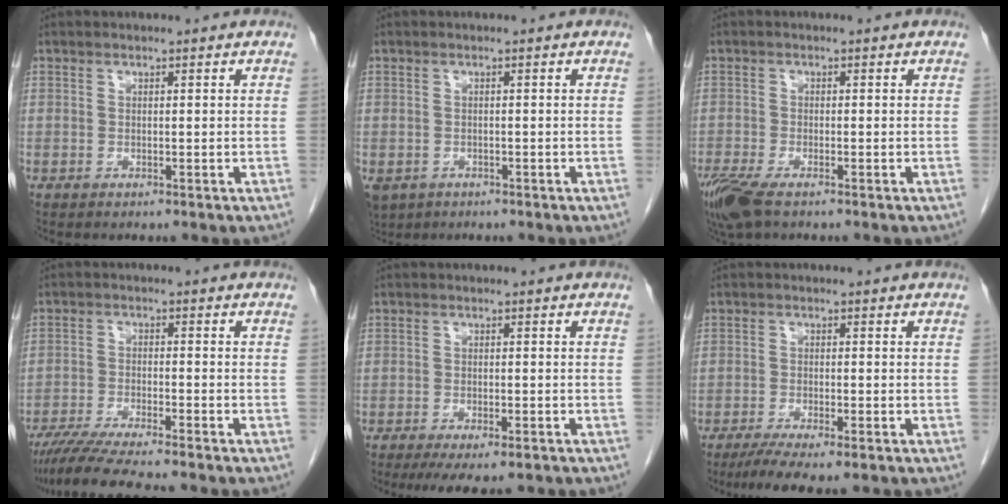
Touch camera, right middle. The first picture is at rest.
{"total": 6.4, "force": [-3.4, 4.9, 2.3], "torque": [-0.060, -0.006, -0.049]}
{"total": 6.0, "force": [-4.1, 1.8, 4.0], "torque": [-0.085, -0.017, -0.076]}
{"total": 10.4, "force": [-9.1, -0.2, 5.1], "torque": [-0.072, -0.025, -0.146]}
{"total": 8.5, "force": [-6.7, 2.2, 4.7], "torque": [-0.061, -0.010, -0.096]}
{"total": 7.8, "force": [-6.2, 0.8, 4.8], "torque": [-0.071, -0.016, -0.096]}